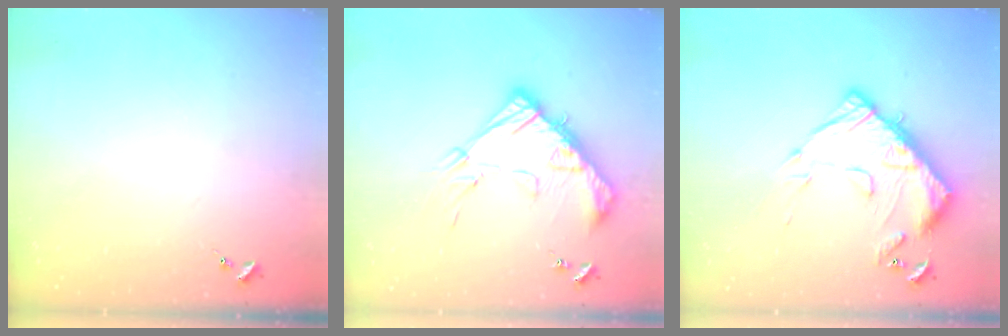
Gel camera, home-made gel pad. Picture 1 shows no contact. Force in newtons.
{"total": 19.5, "press": 19.4, "slide": 1.8}
{"total": 16.6, "press": 16.6, "slide": 1.4}